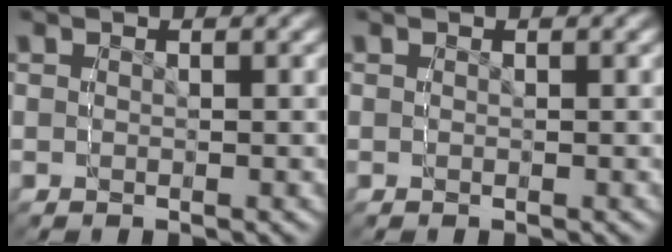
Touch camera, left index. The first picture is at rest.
{"total": 0.0}